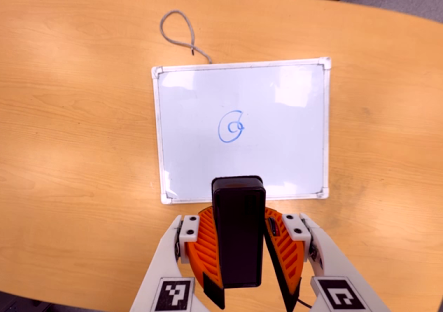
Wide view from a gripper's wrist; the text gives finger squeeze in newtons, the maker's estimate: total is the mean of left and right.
{"total": 7.9, "left": 8.8, "right": 7.0}